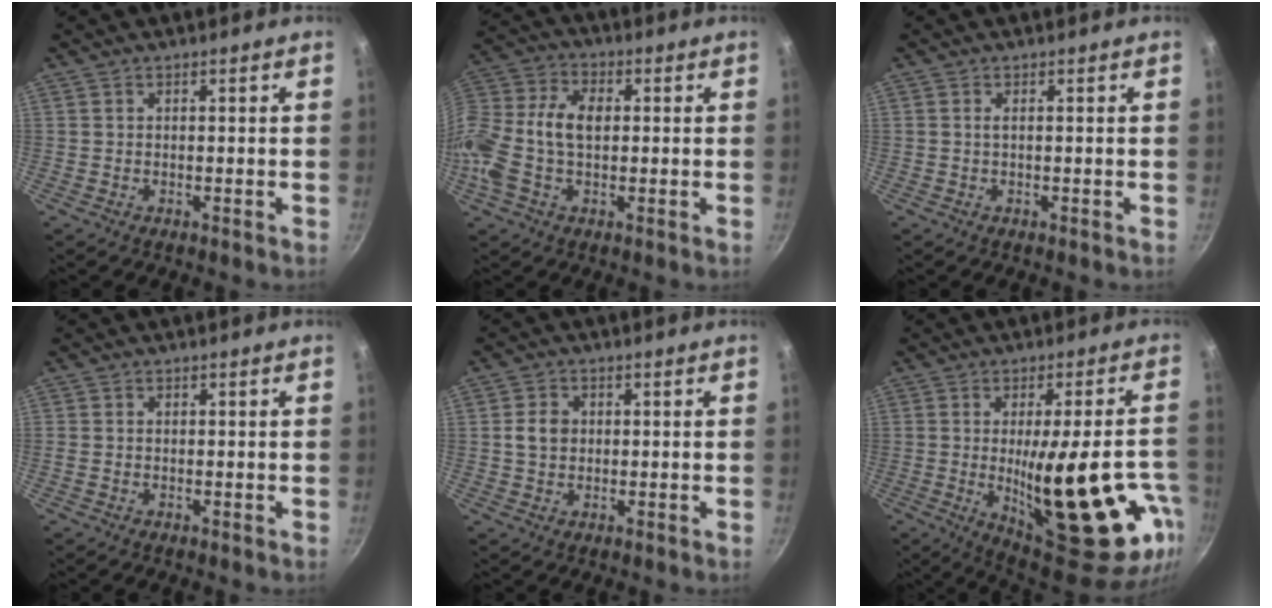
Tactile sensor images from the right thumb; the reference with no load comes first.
{"total": 14.8, "force": [-0.3, 9.2, 11.6], "torque": [-0.232, 0.028, -0.022]}
{"total": 0.6, "force": [0.1, 0.1, 0.6], "torque": [-0.011, 0.001, 0.000]}
{"total": 0.8, "force": [0.0, 0.7, 0.5], "torque": [-0.010, 0.003, -0.001]}
{"total": 4.0, "force": [0.3, 3.3, 2.3], "torque": [-0.029, 0.006, 0.001]}
{"total": 27.1, "force": [-6.8, 8.3, 24.8], "torque": [-0.316, -0.015, -0.072]}